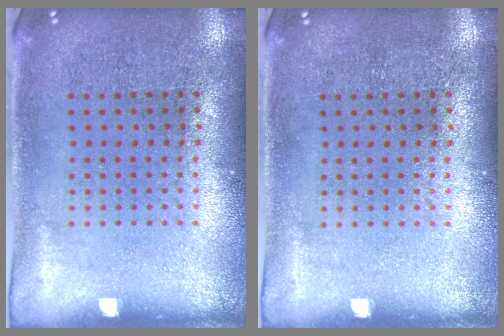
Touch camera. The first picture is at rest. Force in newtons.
{"total": 0.0}